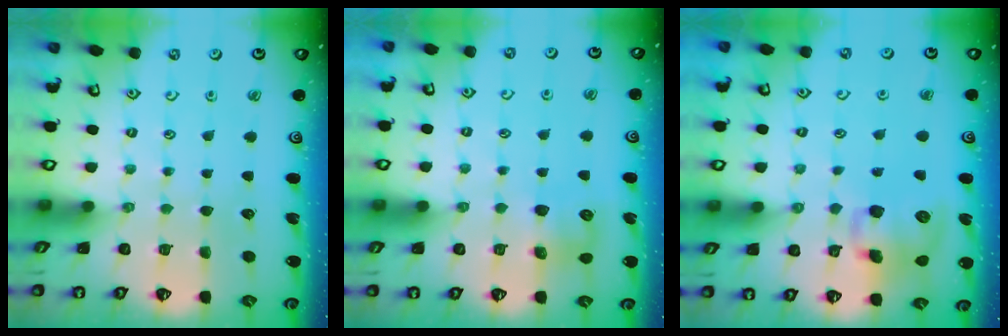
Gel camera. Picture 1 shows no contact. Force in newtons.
{"total": 7.1, "press": 7.1, "slide": 0.3}
{"total": 11.7, "press": 11.5, "slide": 2.0}